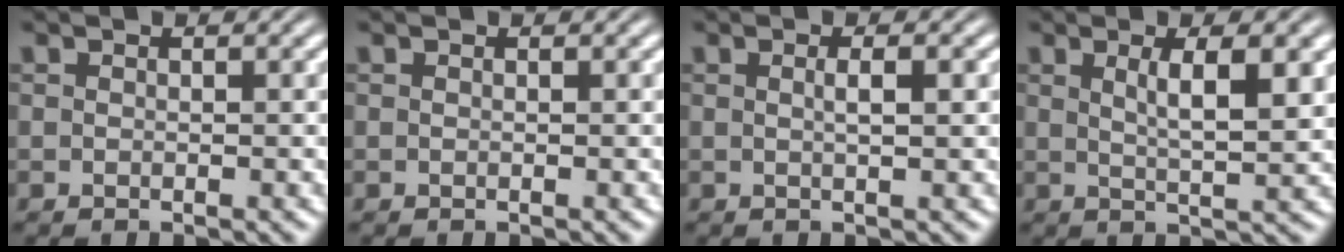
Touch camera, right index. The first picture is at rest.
{"total": 0.0}
{"total": 1.5, "force": [0.0, -0.9, 1.3], "torque": [-0.013, 0.000, 0.002]}
{"total": 3.4, "force": [1.2, -1.0, 3.0], "torque": [-0.037, -0.003, 0.028]}